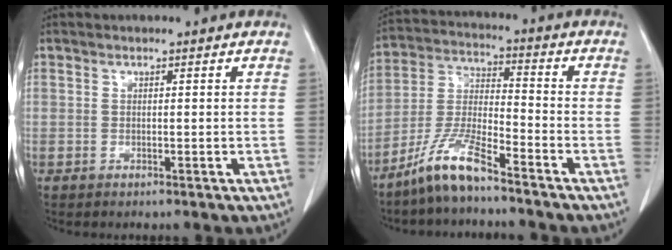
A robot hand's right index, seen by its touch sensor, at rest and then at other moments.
{"total": 9.4, "force": [-7.1, 0.9, 6.0], "torque": [-0.134, -0.014, -0.146]}